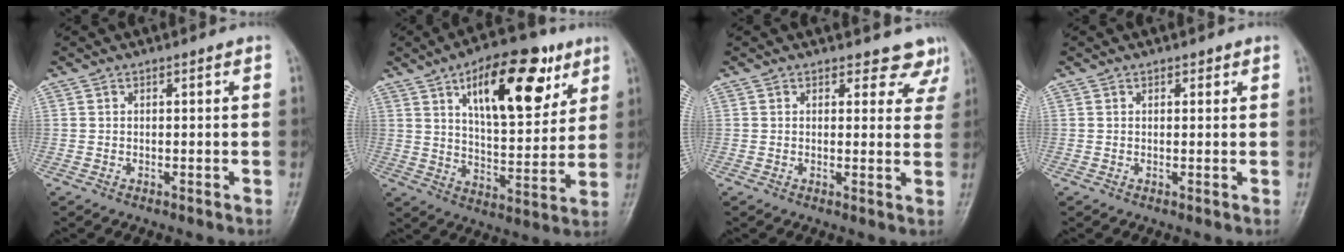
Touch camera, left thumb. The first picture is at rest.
{"total": 19.3, "force": [9.2, 8.4, 14.7], "torque": [-0.180, -0.032, 0.147]}
{"total": 5.5, "force": [4.8, 2.7, 0.3], "torque": [0.038, -0.025, 0.033]}
{"total": 0.9, "force": [0.6, 0.6, 0.3], "torque": [0.004, -0.003, 0.005]}